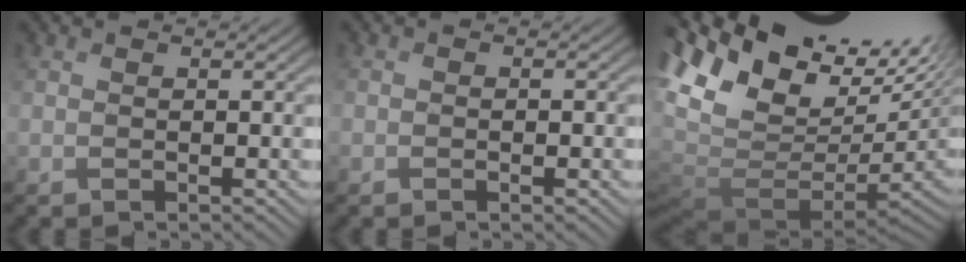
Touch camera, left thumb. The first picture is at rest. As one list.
[{"total": 1.1, "force": [-0.6, 0.7, 0.6], "torque": [-0.005, 0.000, -0.005]}, {"total": 15.0, "force": [-1.6, 10.1, 11.0], "torque": [-0.177, -0.006, 0.023]}]